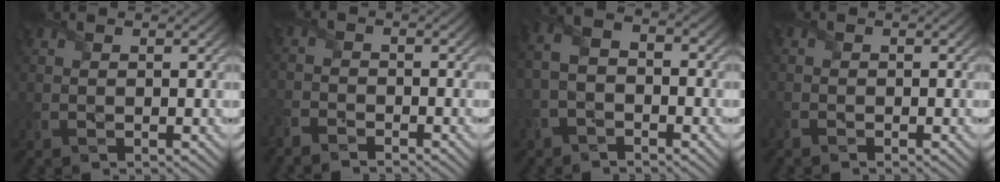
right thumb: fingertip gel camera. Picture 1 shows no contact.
{"total": 3.2, "force": [-3.1, 0.6, 0.5], "torque": [-0.016, -0.007, -0.076]}
{"total": 5.6, "force": [-1.7, 3.4, 4.1], "torque": [-0.101, 0.006, -0.046]}
{"total": 1.3, "force": [-1.1, 0.5, 0.5], "torque": [-0.014, -0.003, -0.025]}